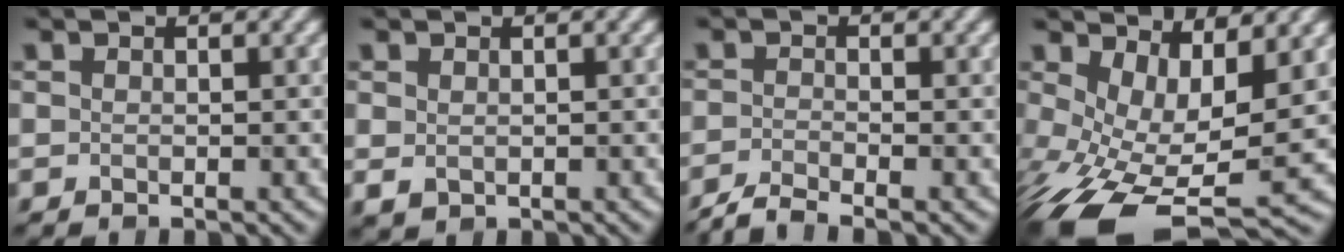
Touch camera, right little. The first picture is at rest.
{"total": 1.0, "force": [0.2, 0.7, 0.6], "torque": [-0.016, -0.004, 0.009]}
{"total": 2.6, "force": [-2.1, 0.3, 1.5], "torque": [-0.027, -0.005, -0.052]}
{"total": 10.0, "force": [-1.7, 4.7, 8.7], "torque": [-0.171, -0.035, -0.016]}